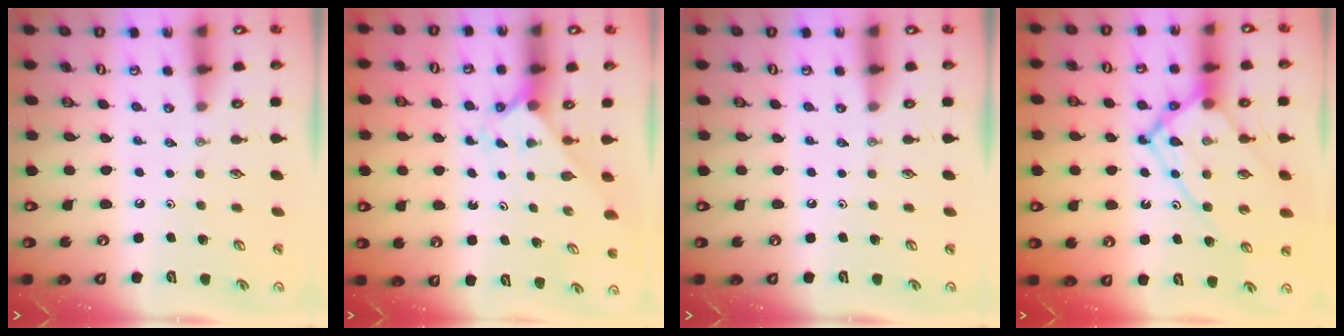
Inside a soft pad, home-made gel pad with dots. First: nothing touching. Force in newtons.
{"total": 2.1, "press": 2.1, "slide": 0.3}
{"total": 0.0}
{"total": 16.0, "press": 16.0, "slide": 1.3}